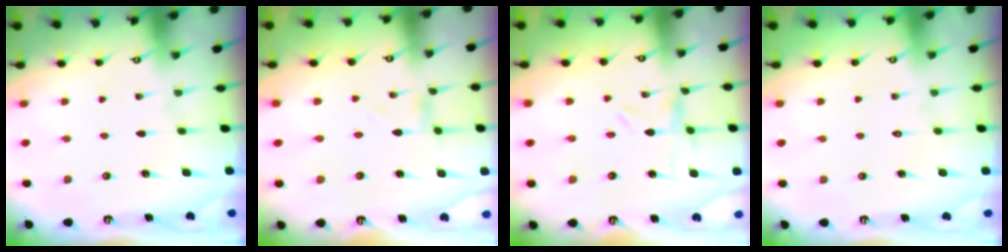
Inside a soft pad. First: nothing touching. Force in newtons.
{"total": 0.9, "press": 0.9, "slide": 0.1}
{"total": 0.0}
{"total": 1.6, "press": 1.6, "slide": 0.1}